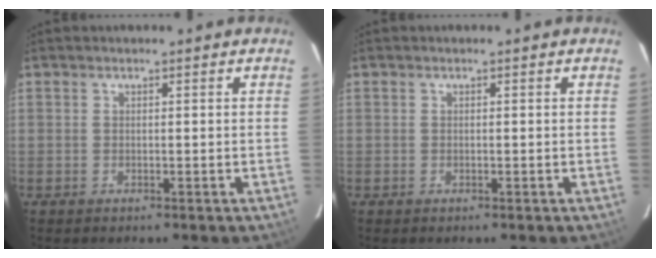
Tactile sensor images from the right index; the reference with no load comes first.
{"total": 0.0}